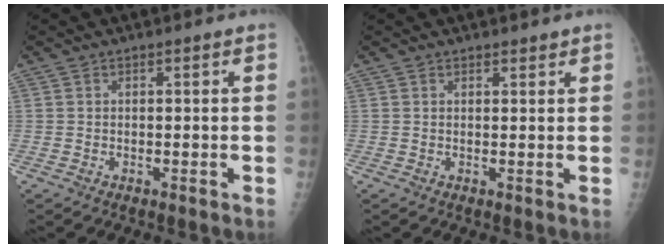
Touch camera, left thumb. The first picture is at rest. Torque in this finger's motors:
{"motor_torque": [0.09, 0.19, -0.18, -0.25, 0.02]}